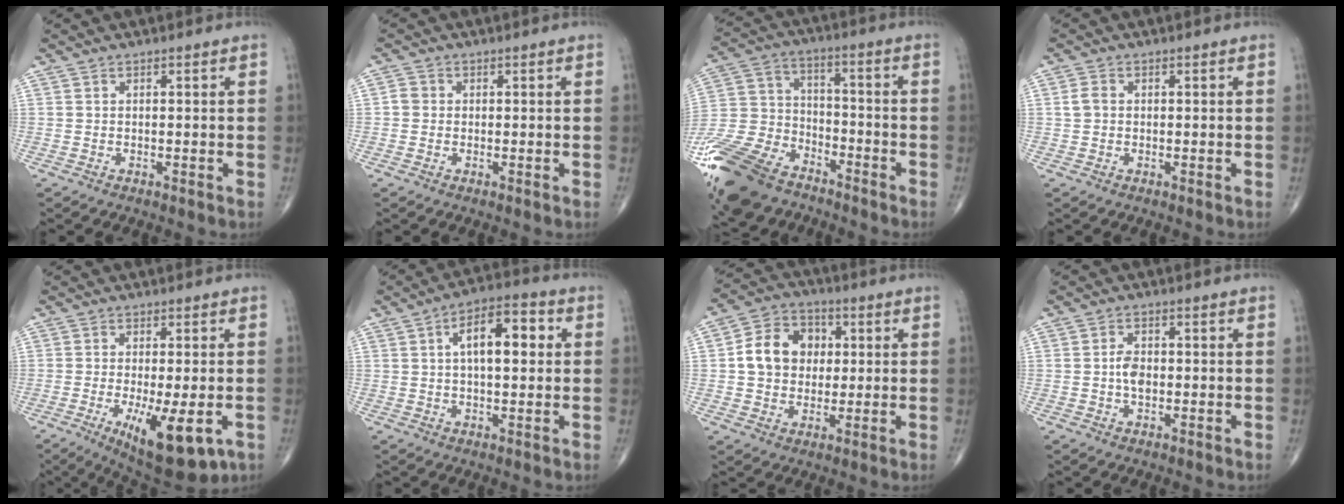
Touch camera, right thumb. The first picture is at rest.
{"total": 1.9, "force": [-0.1, 1.8, 0.7], "torque": [-0.004, 0.005, -0.004]}
{"total": 22.8, "force": [-15.4, 12.8, 10.8], "torque": [-0.271, 0.036, -0.284]}
{"total": 2.2, "force": [0.1, 1.7, 1.4], "torque": [-0.027, 0.007, 0.002]}
{"total": 12.8, "force": [-4.4, 4.1, 11.3], "torque": [-0.173, -0.020, -0.054]}
{"total": 10.7, "force": [2.2, 4.9, 9.2], "torque": [-0.129, 0.021, 0.026]}
{"total": 11.5, "force": [1.2, 9.4, 6.6], "torque": [-0.085, 0.015, 0.013]}
{"total": 3.4, "force": [-0.3, 2.1, 2.6], "torque": [-0.045, 0.005, -0.010]}